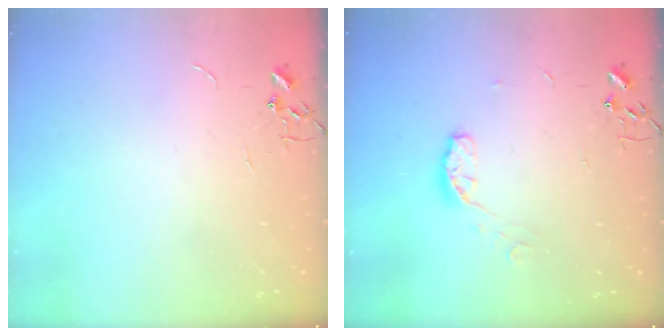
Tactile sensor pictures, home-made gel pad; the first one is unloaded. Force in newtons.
{"total": 6.7, "press": 6.6, "slide": 0.6}